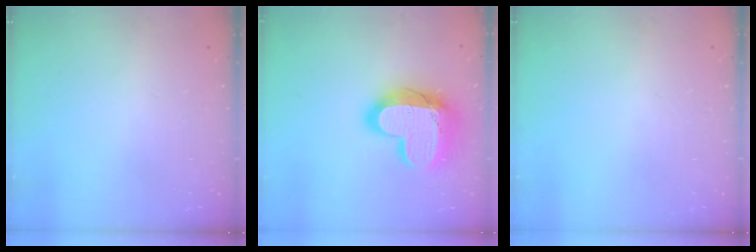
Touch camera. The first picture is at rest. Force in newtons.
{"total": 24.2, "press": 24.2, "slide": 1.6}
{"total": 0.0}